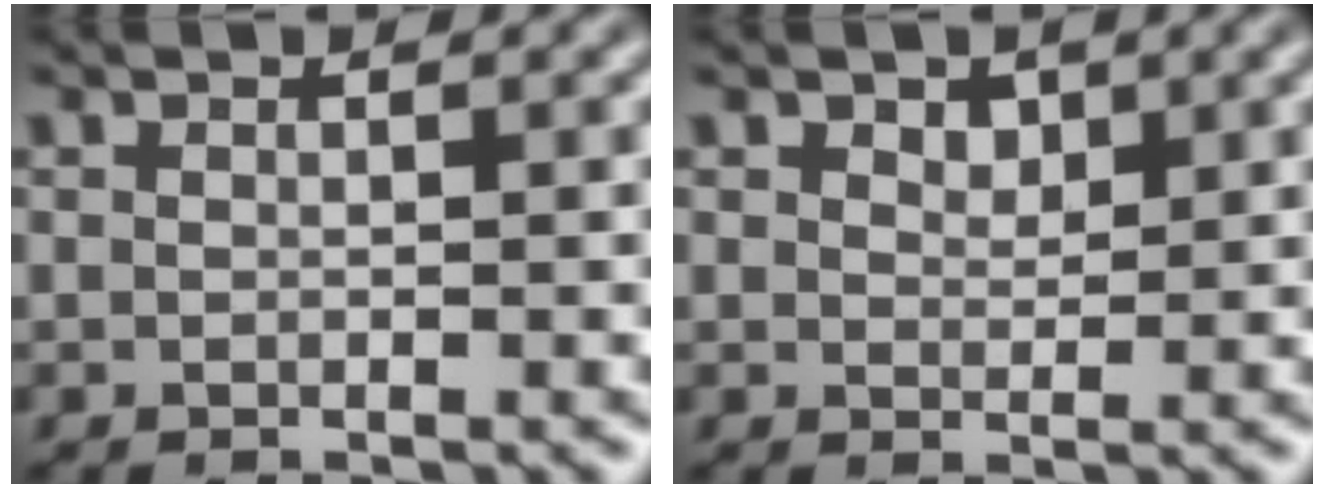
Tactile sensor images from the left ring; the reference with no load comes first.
{"total": 1.4, "force": [0.9, 0.9, 0.6], "torque": [-0.008, -0.003, 0.016]}